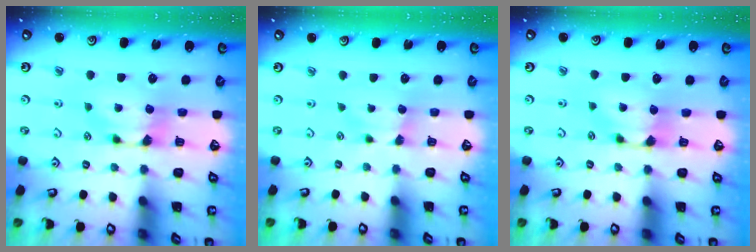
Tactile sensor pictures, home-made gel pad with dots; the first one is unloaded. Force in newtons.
{"total": 2.0, "press": 2.0, "slide": 0.5}
{"total": 0.6, "press": 0.3, "slide": 0.5}